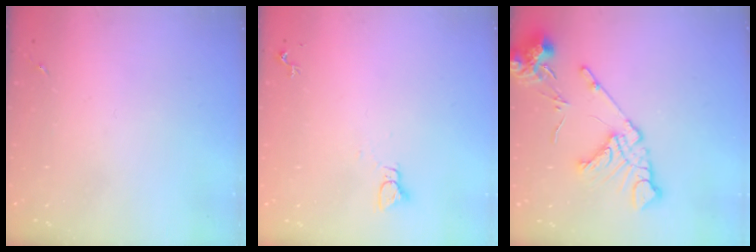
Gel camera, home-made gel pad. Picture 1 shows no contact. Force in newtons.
{"total": 2.2, "press": 2.2, "slide": 0.1}
{"total": 15.5, "press": 15.4, "slide": 2.0}